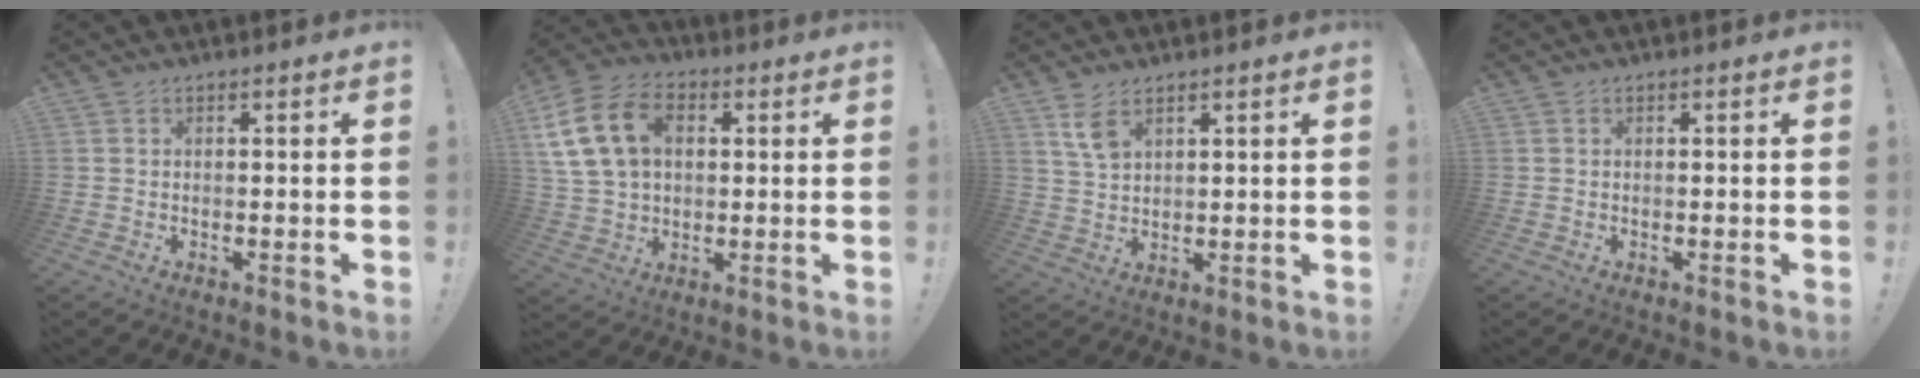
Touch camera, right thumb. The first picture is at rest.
{"total": 17.6, "force": [4.8, 12.4, 11.5], "torque": [-0.206, -0.001, 0.091]}
{"total": 5.8, "force": [3.5, 2.8, 3.7], "torque": [-0.061, -0.017, 0.065]}
{"total": 0.0}